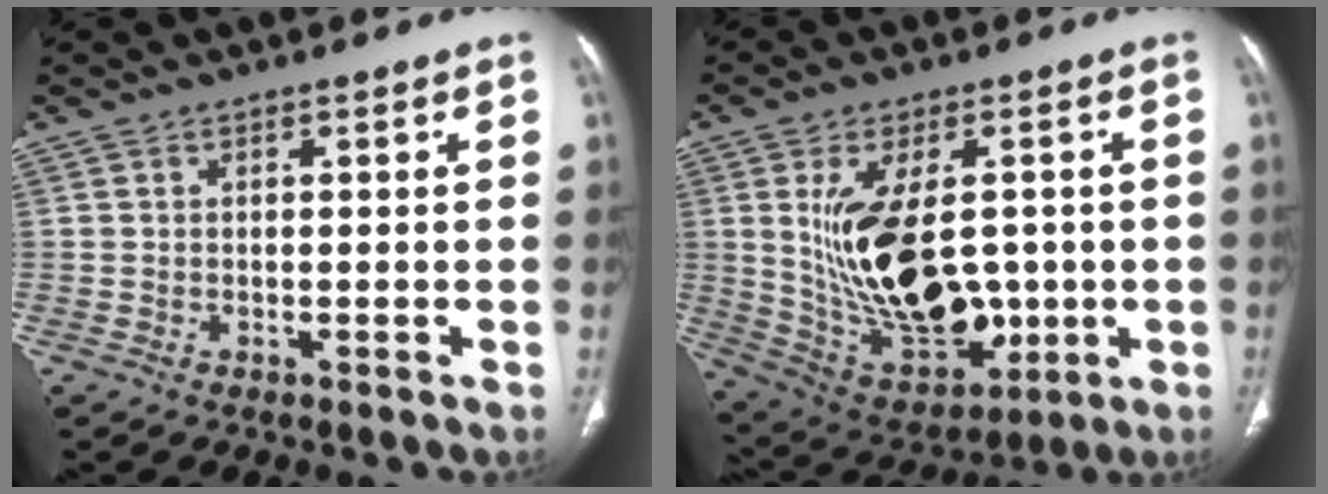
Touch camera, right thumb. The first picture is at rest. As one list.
[{"total": 20.6, "force": [0.4, 12.0, 16.8], "torque": [-0.271, -0.012, 0.040]}]